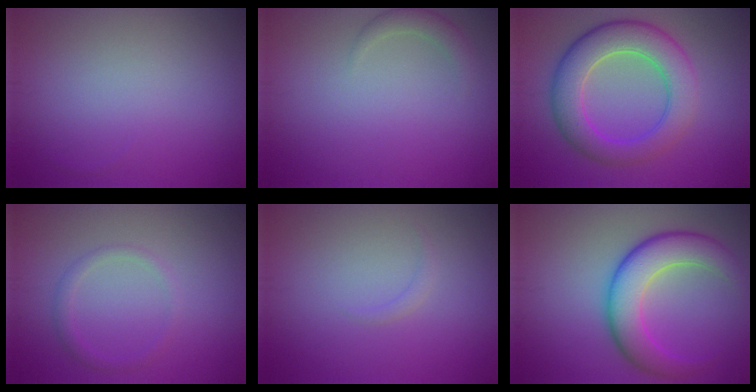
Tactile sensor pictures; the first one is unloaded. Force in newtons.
{"total": 1.5, "press": 1.5, "slide": 0.2}
{"total": 7.5, "press": 7.5, "slide": 0.3}
{"total": 1.4, "press": 1.4, "slide": 0.0}
{"total": 0.7, "press": 0.7, "slide": 0.1}
{"total": 6.9, "press": 6.9, "slide": 0.1}